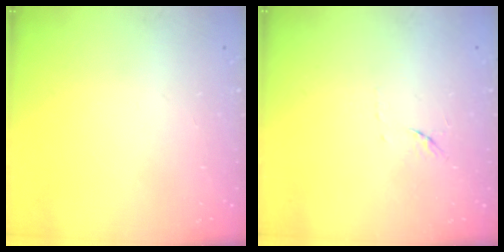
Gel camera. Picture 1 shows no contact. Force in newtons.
{"total": 5.4, "press": 5.3, "slide": 0.9}